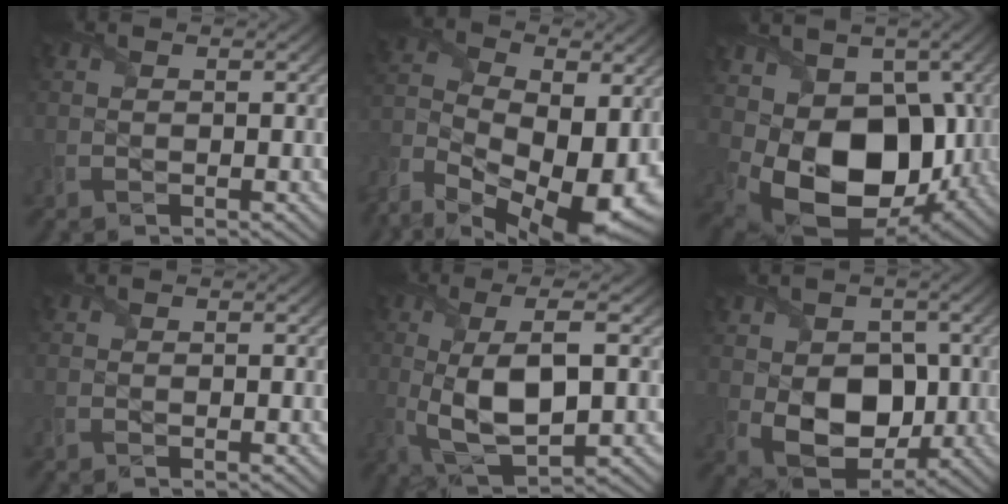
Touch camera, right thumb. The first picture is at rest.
{"total": 17.7, "force": [-7.9, 9.9, 12.4], "torque": [-0.272, -0.042, -0.125]}
{"total": 13.6, "force": [-0.2, 9.7, 9.5], "torque": [-0.176, -0.046, 0.002]}
{"total": 0.0}
{"total": 9.8, "force": [-0.2, 3.3, 9.2], "torque": [-0.184, 0.002, -0.004]}
{"total": 9.3, "force": [-0.2, 7.0, 6.2], "torque": [-0.116, -0.020, 0.001]}